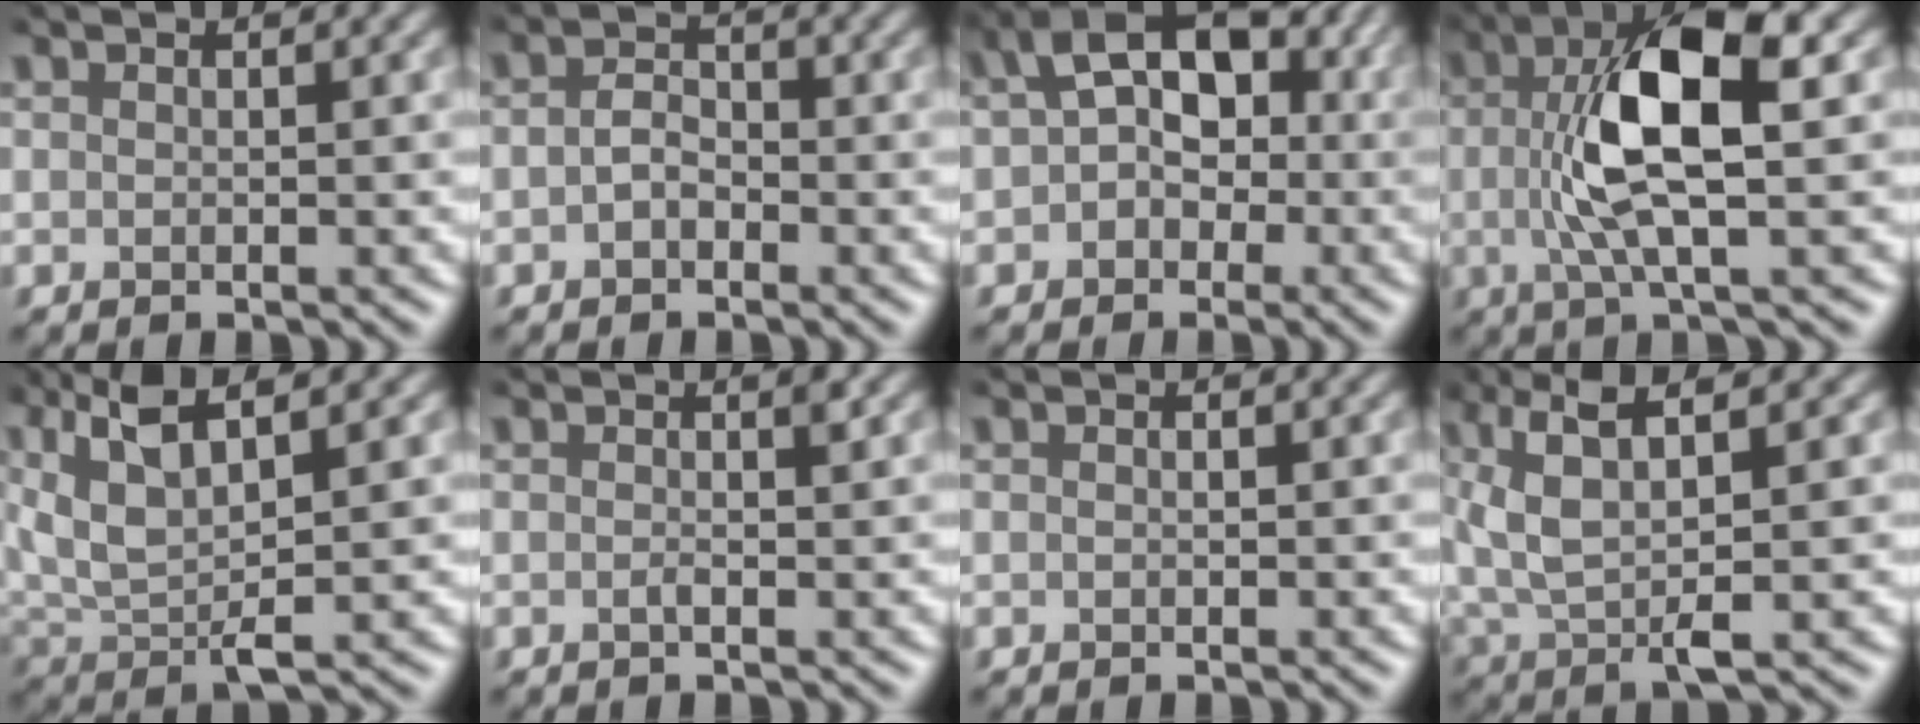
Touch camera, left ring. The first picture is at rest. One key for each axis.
{"total": 1.6, "fx": -0.5, "fy": 1.1, "fz": 1.1, "tx": -0.023, "ty": 0.004, "tz": -0.015}
{"total": 6.7, "fx": 0.9, "fy": 4.7, "fz": 4.7, "tx": -0.057, "ty": 0.016, "tz": 0.003}
{"total": 8.6, "fx": 0.9, "fy": 2.5, "fz": 8.1, "tx": -0.154, "ty": 0.004, "tz": 0.014}
{"total": 7.1, "fx": 3.7, "fy": 2.1, "fz": 5.7, "tx": -0.132, "ty": 0.006, "tz": 0.074}
{"total": 1.1, "fx": 0.0, "fy": 0.1, "fz": 1.1, "tx": -0.019, "ty": -0.001, "tz": -0.002}
{"total": 0.0}
{"total": 6.2, "fx": 1.7, "fy": 2.1, "fz": 5.6, "tx": -0.116, "ty": 0.003, "tz": 0.031}